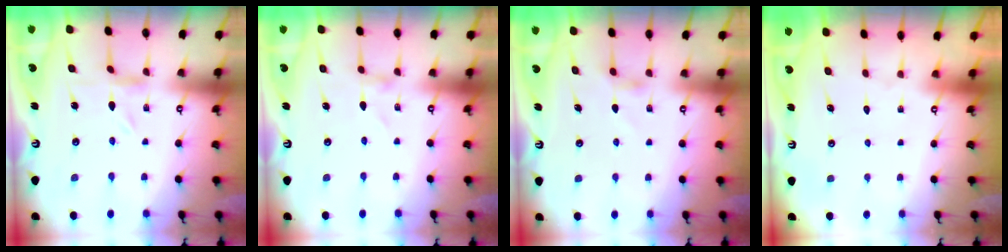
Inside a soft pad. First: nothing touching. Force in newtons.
{"total": 0.6, "press": 0.6, "slide": 0.1}
{"total": 2.7, "press": 2.7, "slide": 0.4}
{"total": 1.8, "press": 1.8, "slide": 0.1}